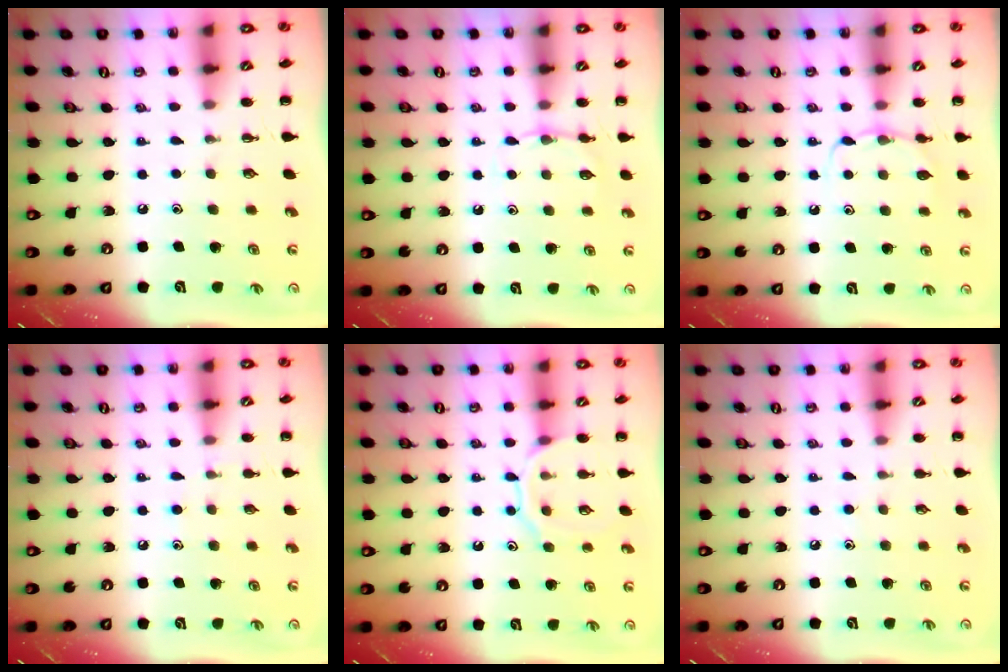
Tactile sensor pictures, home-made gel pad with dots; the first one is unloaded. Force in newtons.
{"total": 4.9, "press": 4.7, "slide": 1.5}
{"total": 7.4, "press": 7.2, "slide": 1.7}
{"total": 6.1, "press": 5.7, "slide": 2.1}
{"total": 10.5, "press": 10.5, "slide": 0.7}
{"total": 4.5, "press": 4.1, "slide": 1.9}